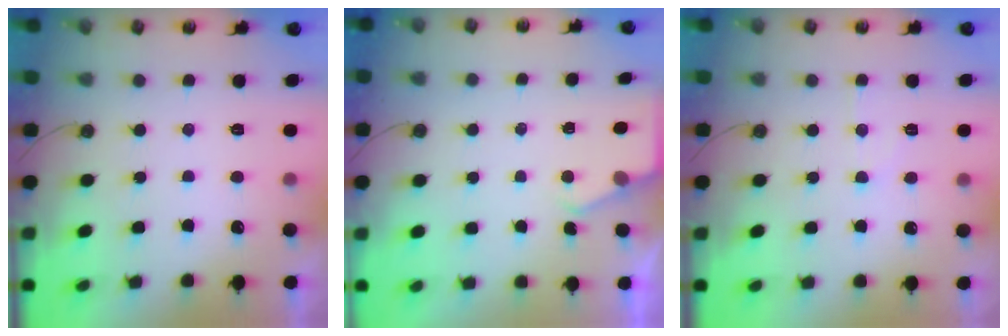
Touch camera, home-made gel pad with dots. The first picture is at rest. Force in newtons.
{"total": 2.3, "press": 2.3, "slide": 0.3}
{"total": 6.8, "press": 6.8, "slide": 0.7}